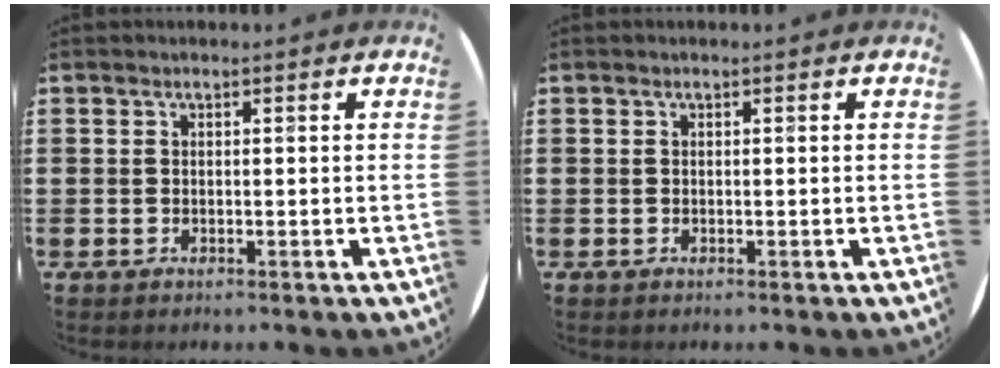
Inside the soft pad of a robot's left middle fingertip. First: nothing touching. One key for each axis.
{"total": 0.0}